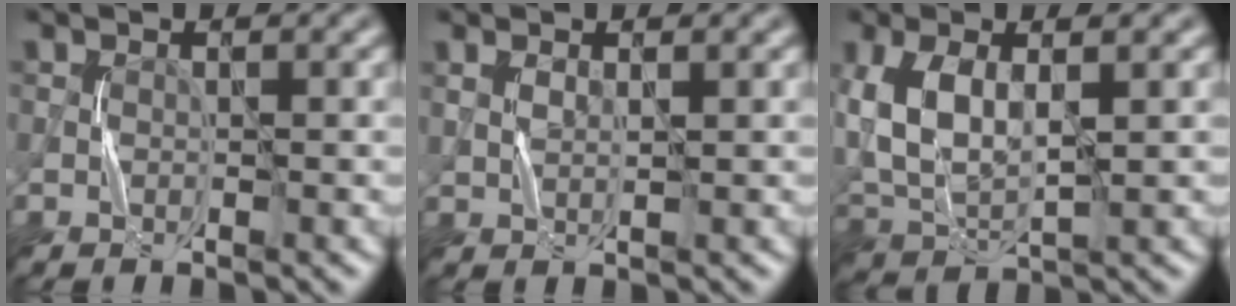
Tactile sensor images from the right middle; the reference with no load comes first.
{"total": 1.1, "force": [0.6, 0.3, 0.9], "torque": [-0.022, 0.000, 0.015]}
{"total": 6.8, "force": [1.7, 3.2, 5.8], "torque": [-0.136, 0.004, 0.031]}